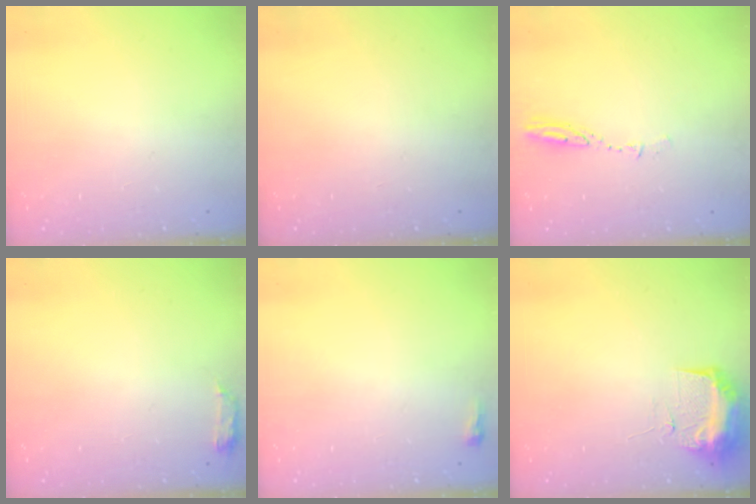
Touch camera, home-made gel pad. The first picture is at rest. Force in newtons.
{"total": 0.0}
{"total": 3.9, "press": 3.9, "slide": 0.3}
{"total": 5.1, "press": 5.0, "slide": 0.9}
{"total": 2.4, "press": 2.4, "slide": 0.6}
{"total": 9.4, "press": 9.4, "slide": 0.9}